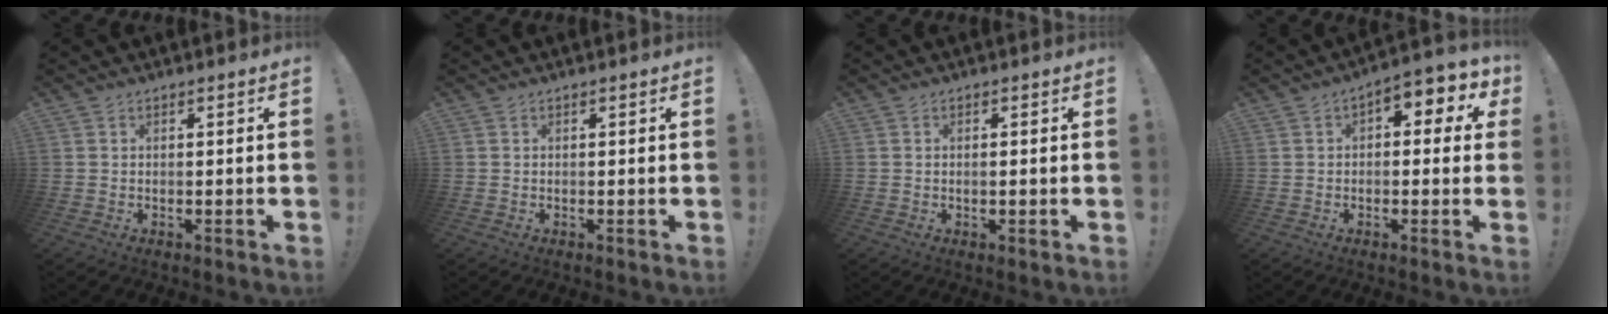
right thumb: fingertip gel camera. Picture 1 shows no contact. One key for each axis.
{"total": 0.0}
{"total": 1.0, "fx": -0.2, "fy": 0.0, "fz": 1.0, "tx": -0.017, "ty": -0.001, "tz": -0.004}
{"total": 4.9, "fx": 0.9, "fy": 3.2, "fz": 3.6, "tx": -0.036, "ty": -0.004, "tz": 0.014}